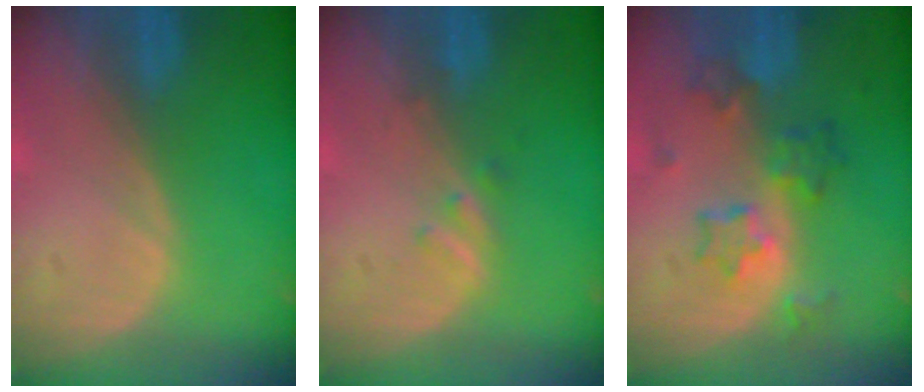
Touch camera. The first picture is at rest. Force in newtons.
{"total": 1.4, "press": 1.4, "slide": 0.2}
{"total": 7.0, "press": 6.2, "slide": 3.2}